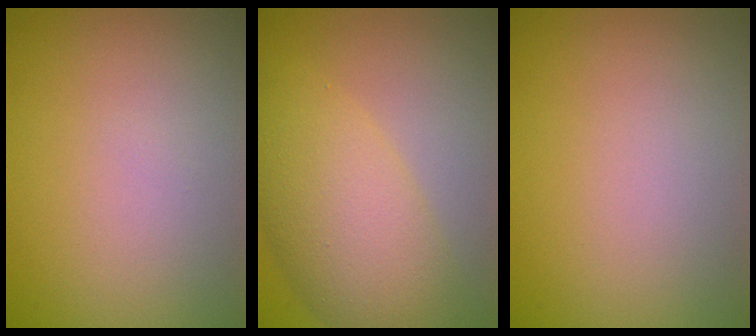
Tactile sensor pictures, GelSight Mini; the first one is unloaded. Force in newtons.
{"total": 7.2, "press": 7.2, "slide": 0.2}
{"total": 0.0}